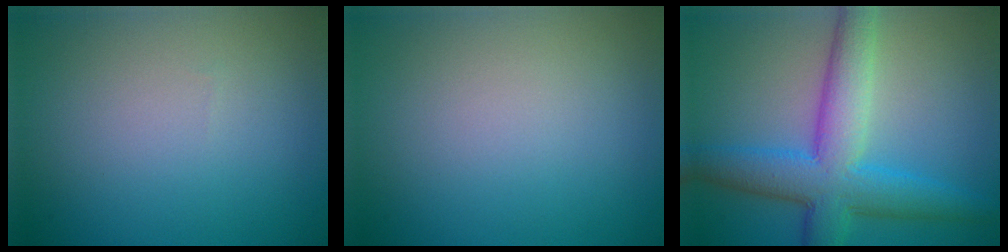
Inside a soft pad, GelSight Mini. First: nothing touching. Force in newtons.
{"total": 0.0}
{"total": 8.0, "press": 8.0, "slide": 0.3}